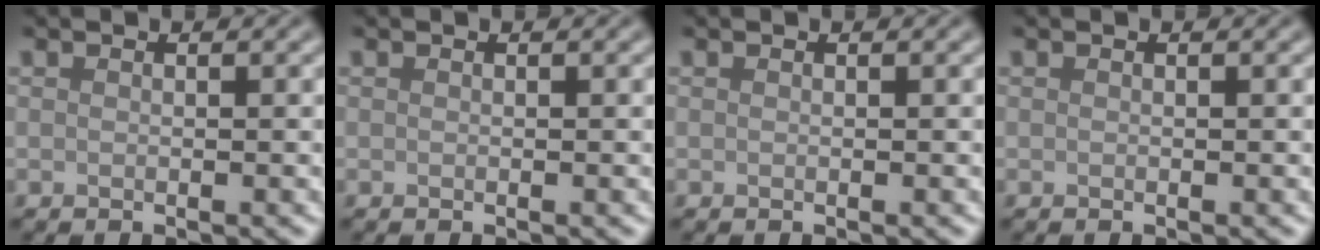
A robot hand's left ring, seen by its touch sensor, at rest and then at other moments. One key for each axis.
{"total": 0.0}
{"total": 0.0}
{"total": 0.0}